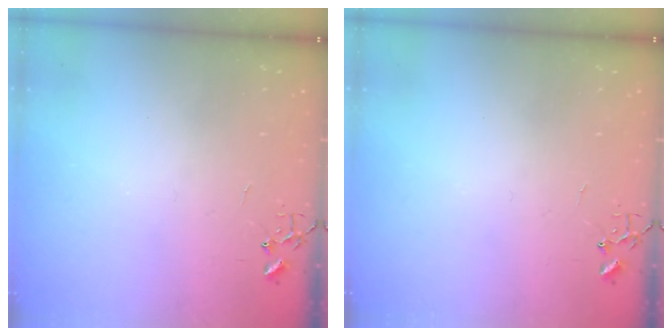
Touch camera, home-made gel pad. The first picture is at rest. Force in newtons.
{"total": 0.0}